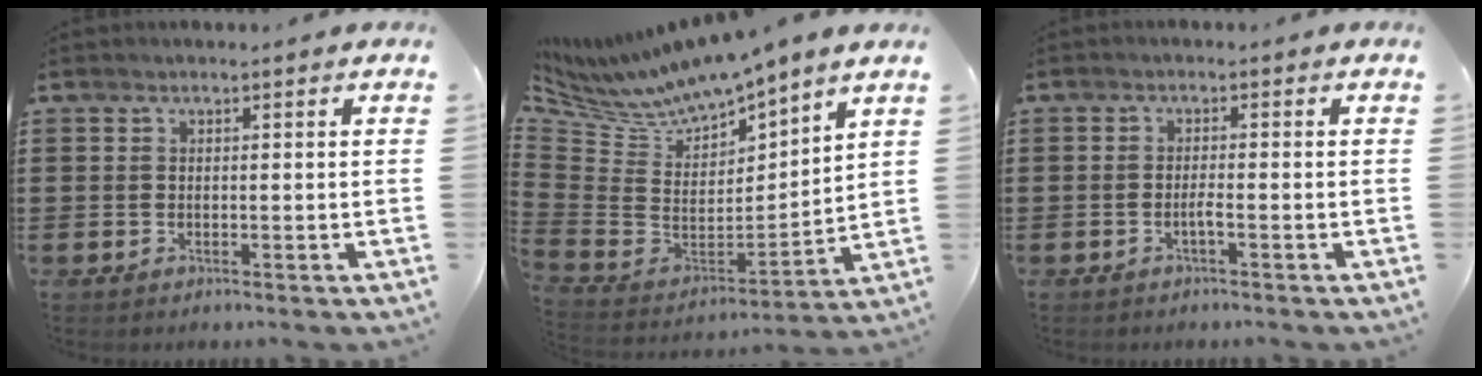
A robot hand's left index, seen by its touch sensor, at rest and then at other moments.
{"total": 7.8, "force": [7.5, 0.7, 2.3], "torque": [-0.085, -0.065, 0.129]}
{"total": 1.4, "force": [-0.7, 0.0, 1.2], "torque": [-0.023, -0.003, -0.012]}